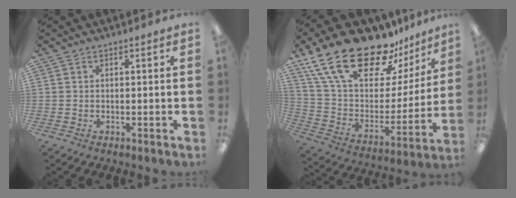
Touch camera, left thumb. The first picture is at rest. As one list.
[{"total": 26.1, "force": [19.0, 11.2, 13.9], "torque": [-0.244, -0.125, 0.342]}]